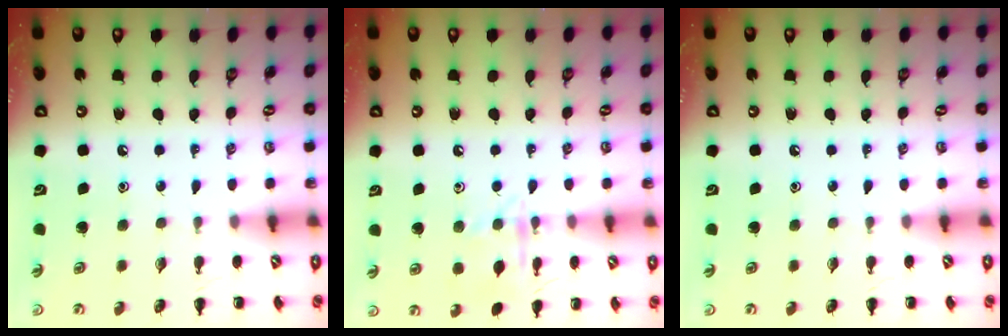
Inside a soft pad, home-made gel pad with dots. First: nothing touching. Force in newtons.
{"total": 8.6, "press": 8.5, "slide": 1.5}
{"total": 0.0}